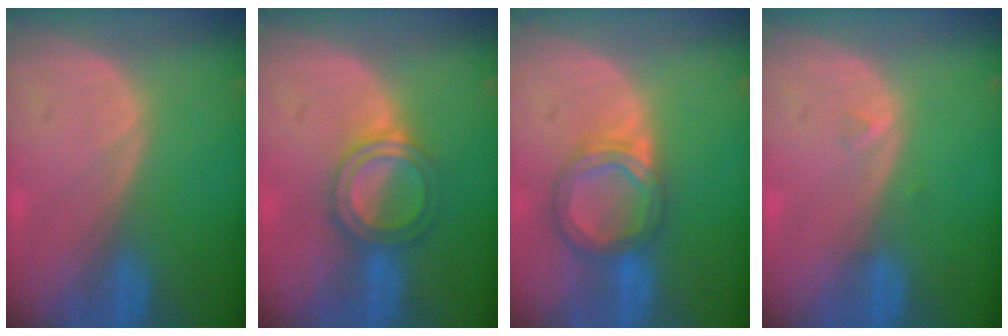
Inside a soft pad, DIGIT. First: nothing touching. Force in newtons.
{"total": 5.0, "press": 5.0, "slide": 0.7}
{"total": 6.2, "press": 5.8, "slide": 2.4}
{"total": 0.7, "press": 0.7, "slide": 0.2}